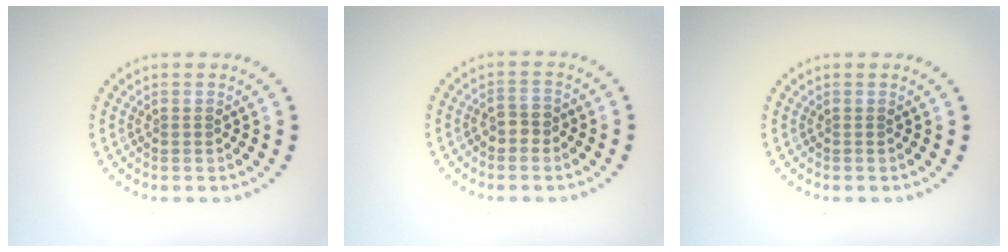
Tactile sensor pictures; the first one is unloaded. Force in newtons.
{"total": 1.7, "press": 1.6, "slide": 0.5}
{"total": 0.0}